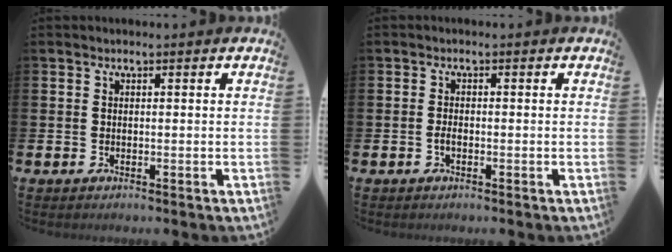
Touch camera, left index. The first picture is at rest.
{"total": 1.2, "force": [-0.6, 0.5, 0.9], "torque": [-0.023, 0.003, -0.011]}